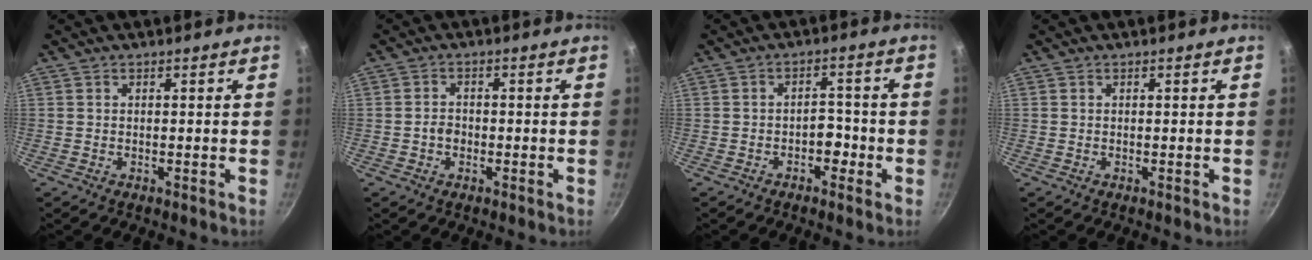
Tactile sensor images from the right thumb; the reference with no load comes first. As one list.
[{"total": 2.3, "force": [-0.7, 1.8, 1.3], "torque": [-0.014, 0.012, -0.013]}, {"total": 3.4, "force": [-1.6, 2.2, 2.1], "torque": [-0.004, 0.022, -0.026]}, {"total": 0.0}]